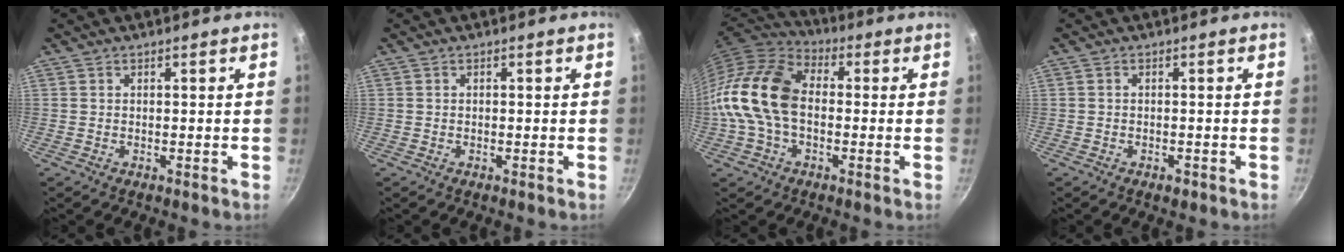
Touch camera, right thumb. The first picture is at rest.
{"total": 0.0}
{"total": 15.6, "force": [-1.2, 10.6, 11.5], "torque": [-0.204, 0.036, -0.041]}
{"total": 1.6, "force": [-1.0, 0.8, 1.0], "torque": [-0.019, 0.008, -0.013]}